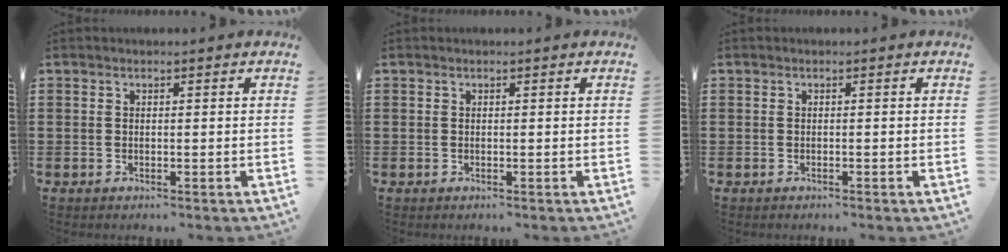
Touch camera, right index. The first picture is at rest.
{"total": 0.0}
{"total": 0.0}